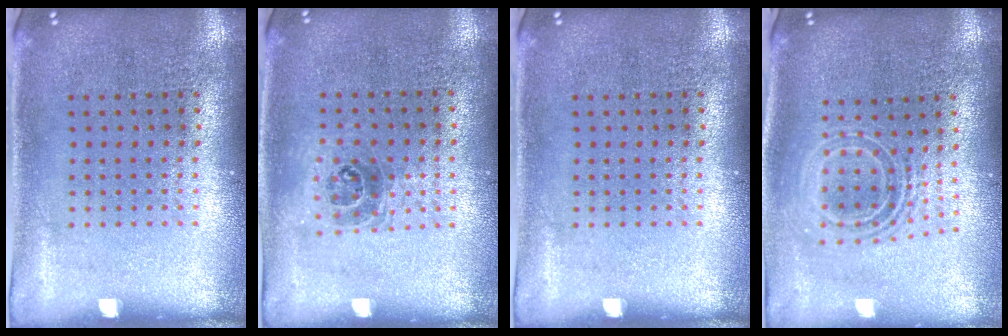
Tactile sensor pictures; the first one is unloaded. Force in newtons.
{"total": 1.0, "press": 0.9, "slide": 0.5}
{"total": 0.0}
{"total": 2.0, "press": 1.5, "slide": 1.3}